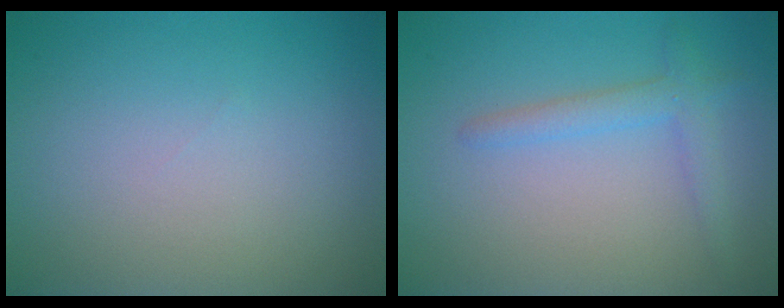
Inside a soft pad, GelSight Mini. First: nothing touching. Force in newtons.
{"total": 2.2, "press": 2.2, "slide": 0.1}